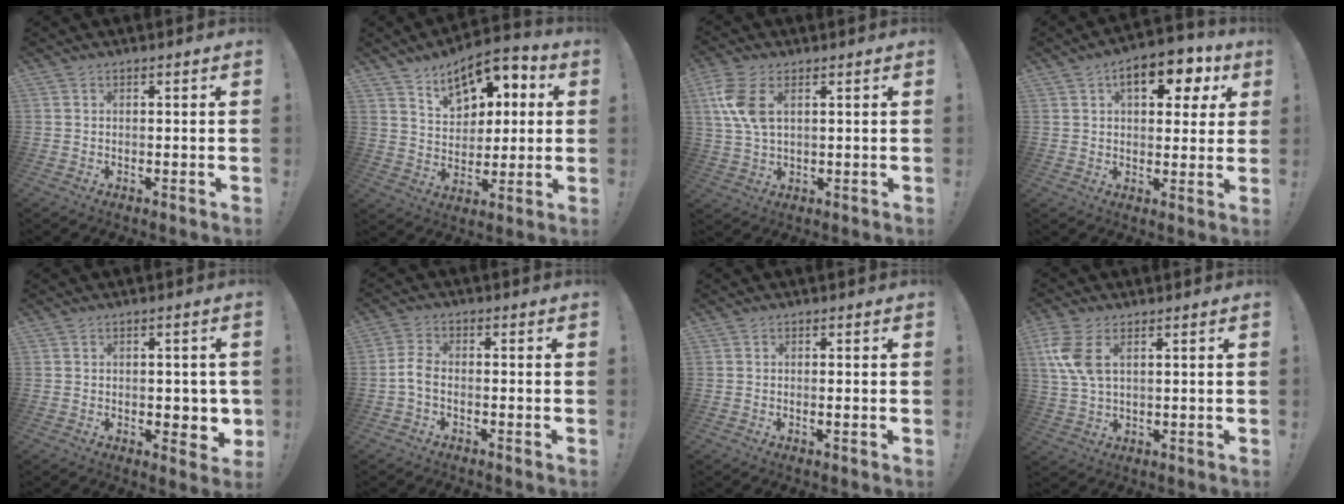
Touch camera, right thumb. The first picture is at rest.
{"total": 12.5, "force": [7.8, 7.7, 6.0], "torque": [-0.086, -0.048, 0.145]}
{"total": 9.0, "force": [2.9, 4.7, 7.1], "torque": [-0.138, -0.007, 0.054]}
{"total": 11.6, "force": [4.7, 6.1, 8.6], "torque": [-0.107, -0.016, 0.074]}
{"total": 4.1, "force": [-0.6, 2.7, 3.1], "torque": [-0.027, 0.004, -0.008]}
{"total": 4.3, "force": [-1.4, 2.0, 3.6], "torque": [-0.082, 0.003, -0.028]}
{"total": 1.2, "force": [-0.1, -0.6, 1.0], "torque": [-0.013, -0.004, -0.004]}
{"total": 8.7, "force": [3.2, 4.3, 6.8], "torque": [-0.149, -0.011, 0.057]}